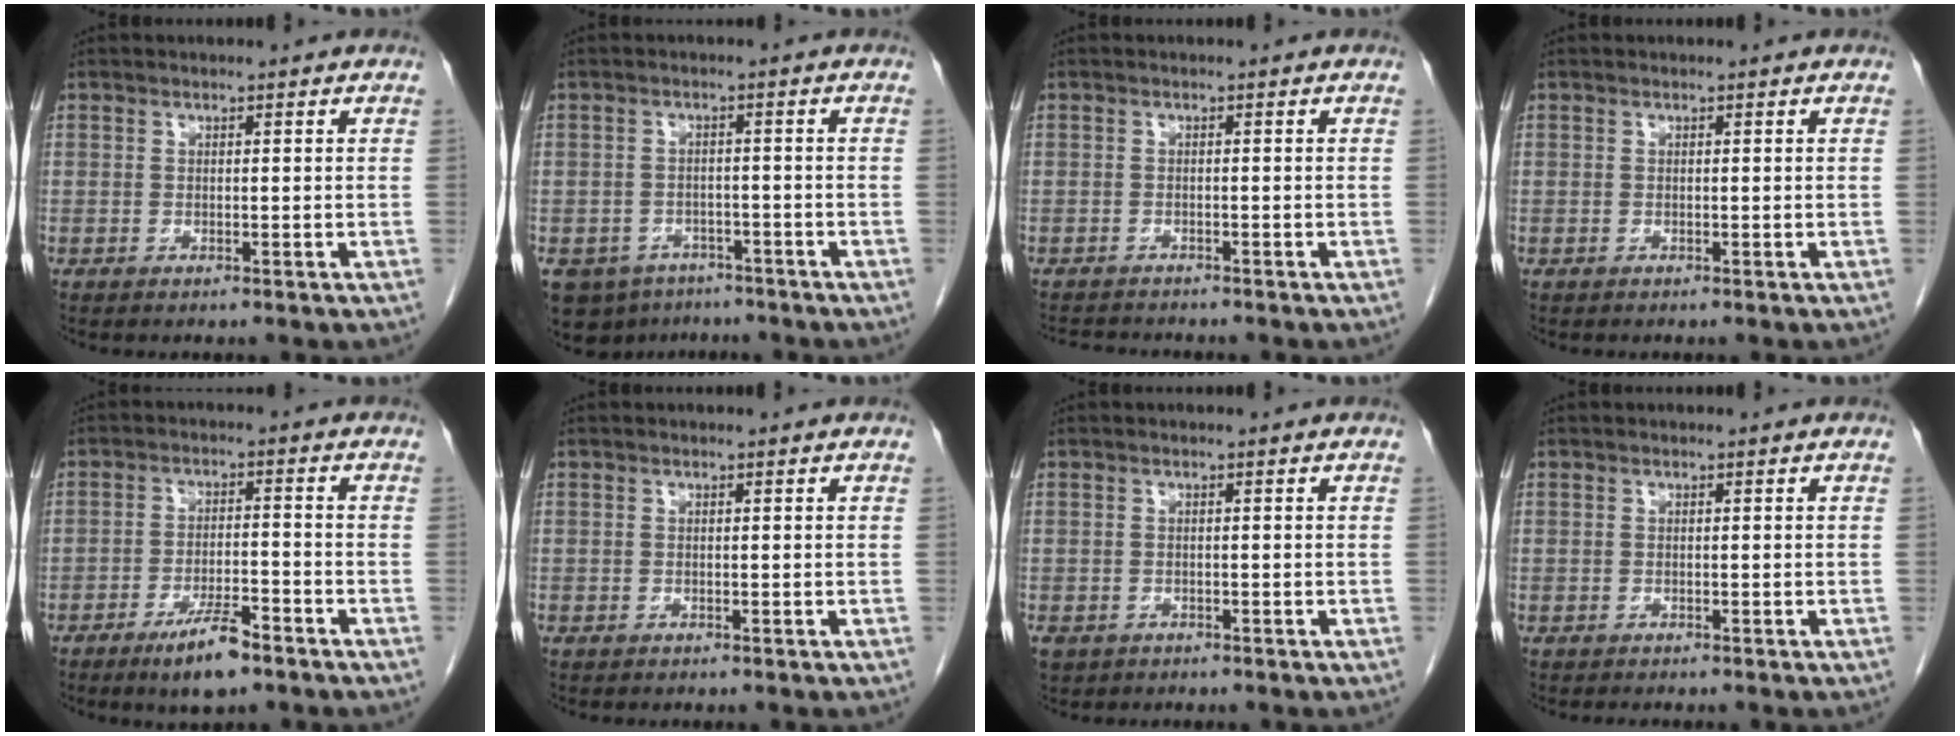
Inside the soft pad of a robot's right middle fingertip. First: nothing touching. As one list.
[{"total": 9.7, "force": [-6.7, 6.5, 2.6], "torque": [-0.060, -0.005, -0.088]}, {"total": 4.2, "force": [-4.0, 0.7, 1.1], "torque": [-0.015, -0.010, -0.062]}, {"total": 0.0}, {"total": 6.8, "force": [-4.7, 1.3, 4.8], "torque": [-0.088, -0.006, -0.079]}, {"total": 0.0}, {"total": 2.9, "force": [-2.0, 1.9, 0.9], "torque": [-0.019, -0.002, -0.028]}, {"total": 0.7, "force": [-0.7, 0.2, 0.2], "torque": [-0.007, -0.002, -0.010]}]